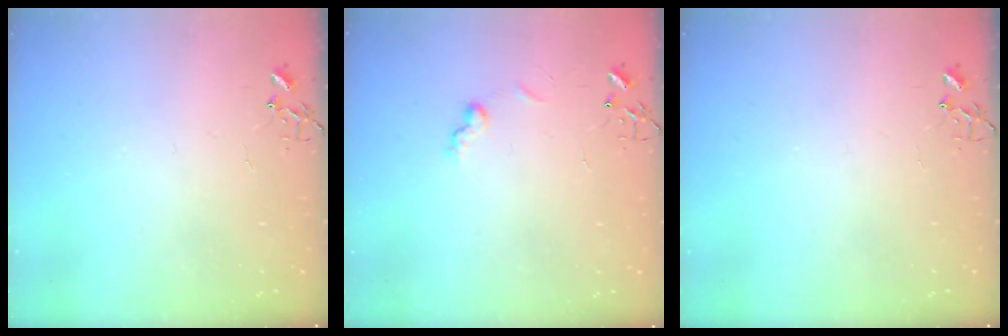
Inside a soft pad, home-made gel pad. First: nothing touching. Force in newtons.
{"total": 6.9, "press": 6.9, "slide": 0.7}
{"total": 0.0}